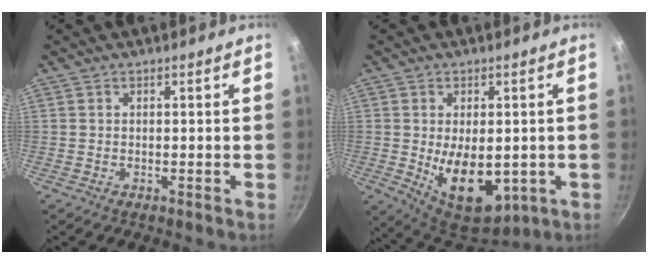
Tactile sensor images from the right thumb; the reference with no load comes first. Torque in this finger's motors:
{"motor_torque": [-0.22, 0.67, 1.37, -0.39, 0.16]}